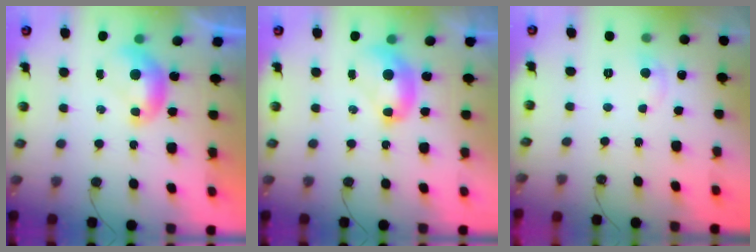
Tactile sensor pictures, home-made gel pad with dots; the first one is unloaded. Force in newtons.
{"total": 2.8, "press": 2.8, "slide": 0.1}
{"total": 2.0, "press": 1.7, "slide": 1.1}